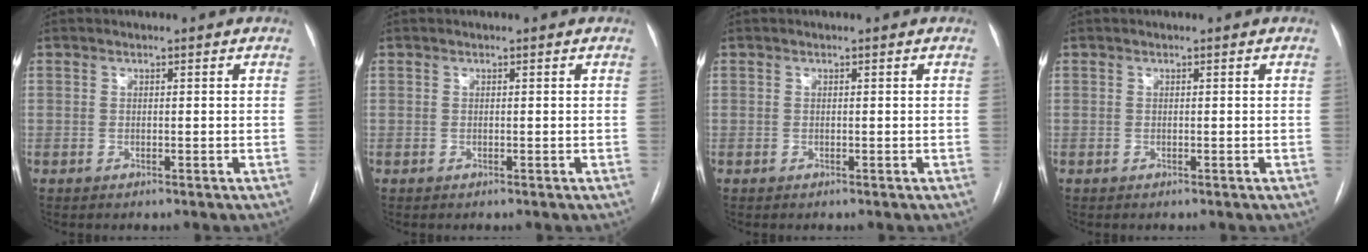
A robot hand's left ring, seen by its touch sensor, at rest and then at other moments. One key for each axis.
{"total": 0.0}
{"total": 0.0}
{"total": 0.0}